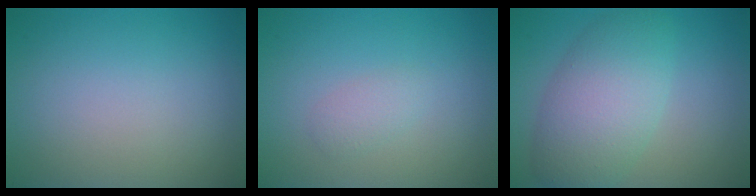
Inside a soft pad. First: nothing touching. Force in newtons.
{"total": 1.2, "press": 1.2, "slide": 0.0}
{"total": 6.6, "press": 6.6, "slide": 0.2}